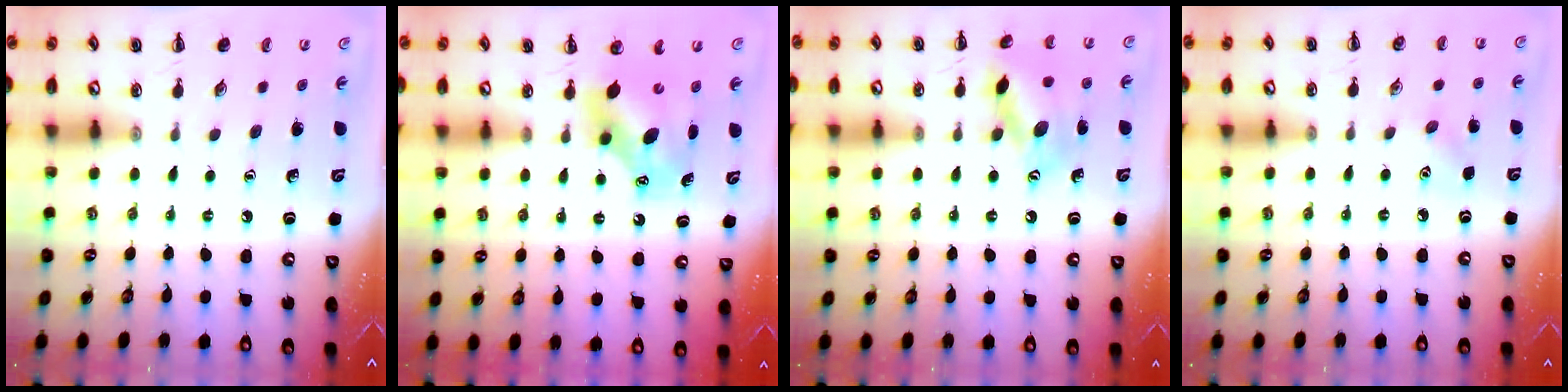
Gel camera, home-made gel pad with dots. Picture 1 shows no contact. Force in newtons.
{"total": 7.2, "press": 7.0, "slide": 1.6}
{"total": 13.9, "press": 13.9, "slide": 1.1}
{"total": 3.9, "press": 3.8, "slide": 0.9}